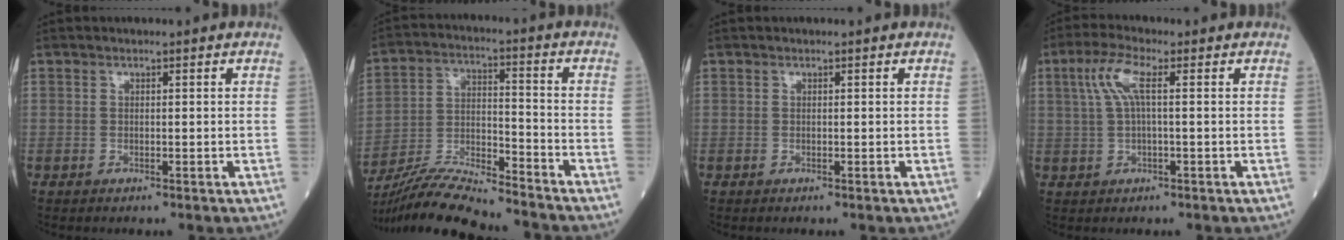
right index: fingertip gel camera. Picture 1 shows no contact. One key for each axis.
{"total": 14.6, "fx": -13.7, "fy": 0.2, "fz": 5.0, "tx": -0.093, "ty": 0.000, "tz": -0.248}
{"total": 0.0}
{"total": 5.1, "fx": 1.4, "fy": 1.0, "fz": 4.8, "tx": -0.111, "ty": 0.020, "tz": 0.030}